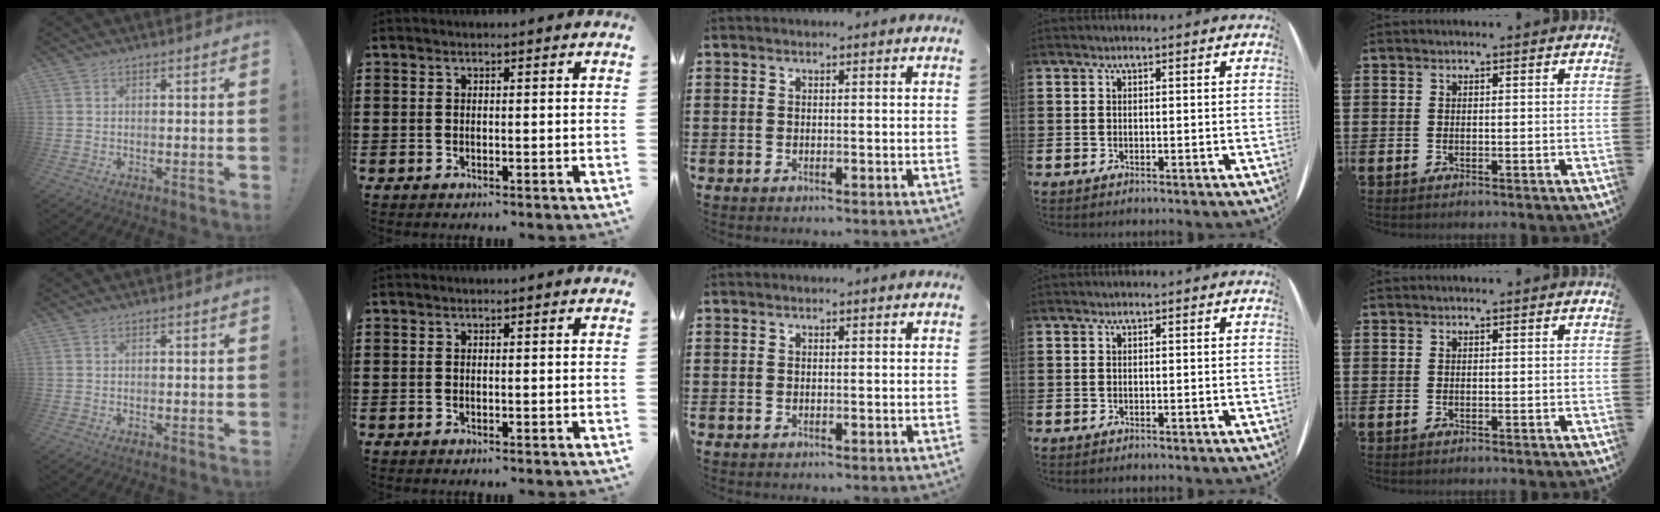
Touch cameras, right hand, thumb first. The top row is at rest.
{}